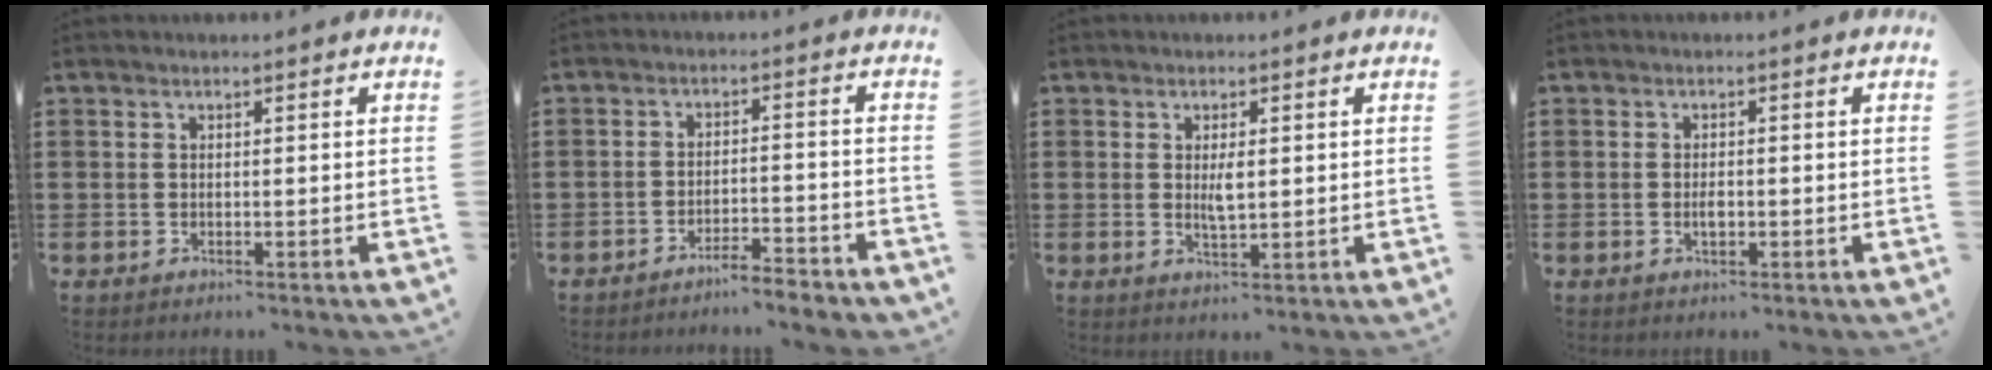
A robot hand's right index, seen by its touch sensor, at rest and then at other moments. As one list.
[{"total": 3.6, "force": [-3.6, -0.2, 0.6], "torque": [-0.016, -0.001, -0.075]}, {"total": 2.9, "force": [0.4, 0.9, 2.7], "torque": [-0.053, 0.002, 0.005]}, {"total": 1.6, "force": [-0.3, 0.7, 1.4], "torque": [-0.026, 0.000, -0.005]}]